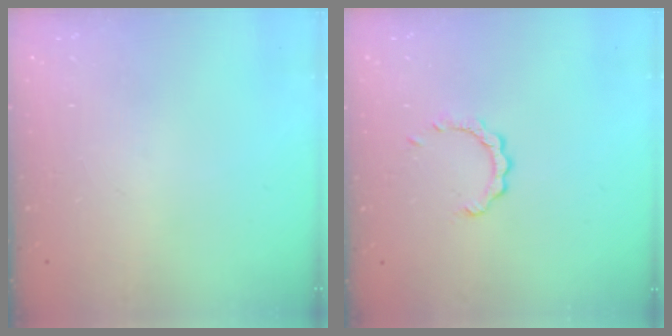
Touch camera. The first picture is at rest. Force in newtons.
{"total": 2.4, "press": 2.4, "slide": 0.2}